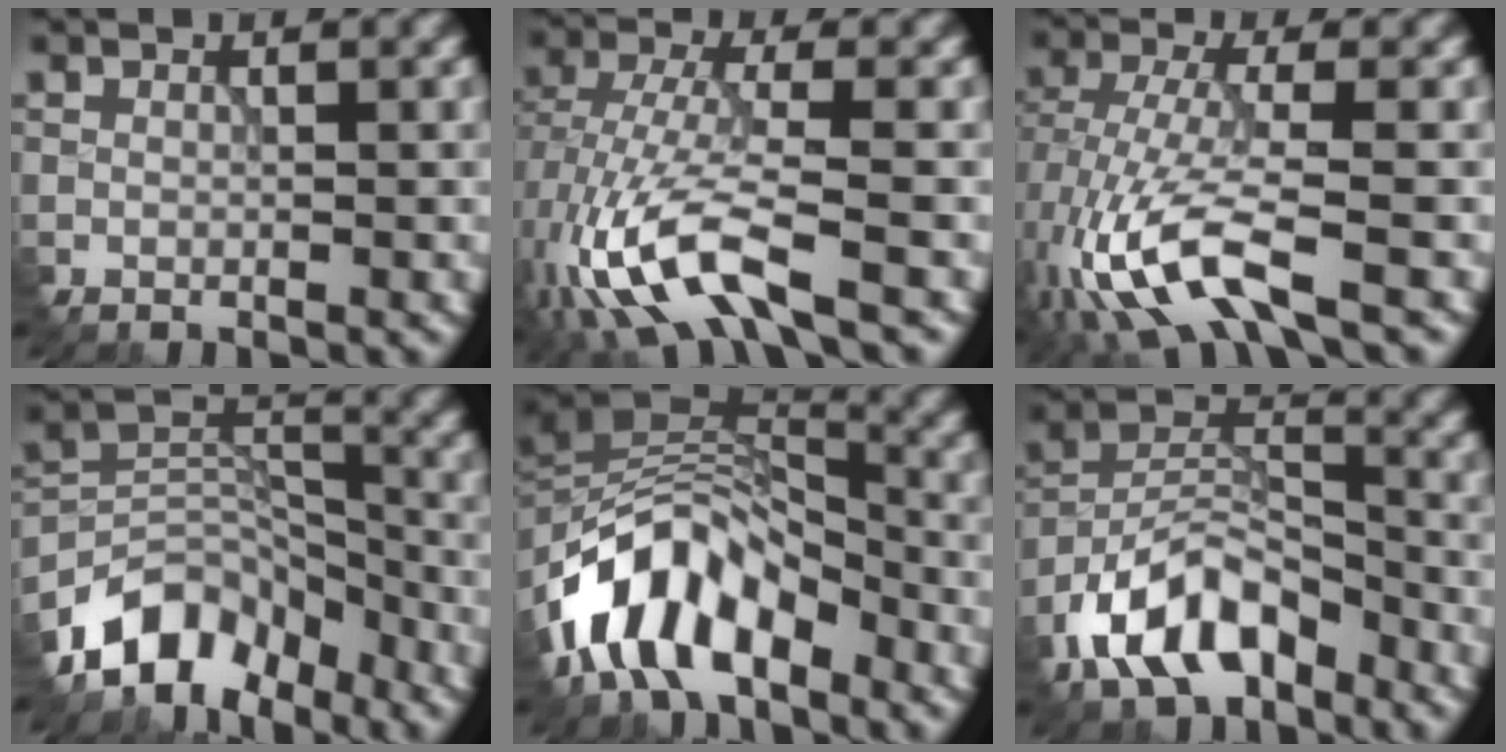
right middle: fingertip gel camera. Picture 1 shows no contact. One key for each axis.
{"total": 8.4, "fx": -4.1, "fy": 2.7, "fz": 6.8, "tx": -0.163, "ty": 0.009, "tz": -0.082}
{"total": 7.6, "fx": -4.0, "fy": 2.1, "fz": 6.1, "tx": -0.148, "ty": 0.005, "tz": -0.079}
{"total": 6.8, "fx": -5.5, "fy": 3.6, "fz": 1.7, "tx": -0.023, "ty": 0.004, "tz": -0.104}
{"total": 9.5, "fx": -5.6, "fy": 4.9, "fz": 5.9, "tx": -0.101, "ty": 0.015, "tz": -0.108}
{"total": 7.8, "fx": -5.5, "fy": 3.7, "fz": 4.2, "tx": -0.082, "ty": 0.012, "tz": -0.108}